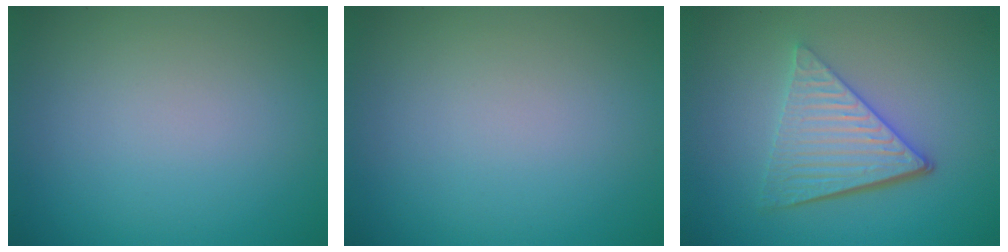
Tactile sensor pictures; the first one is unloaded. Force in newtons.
{"total": 0.0}
{"total": 5.4, "press": 3.9, "slide": 3.7}